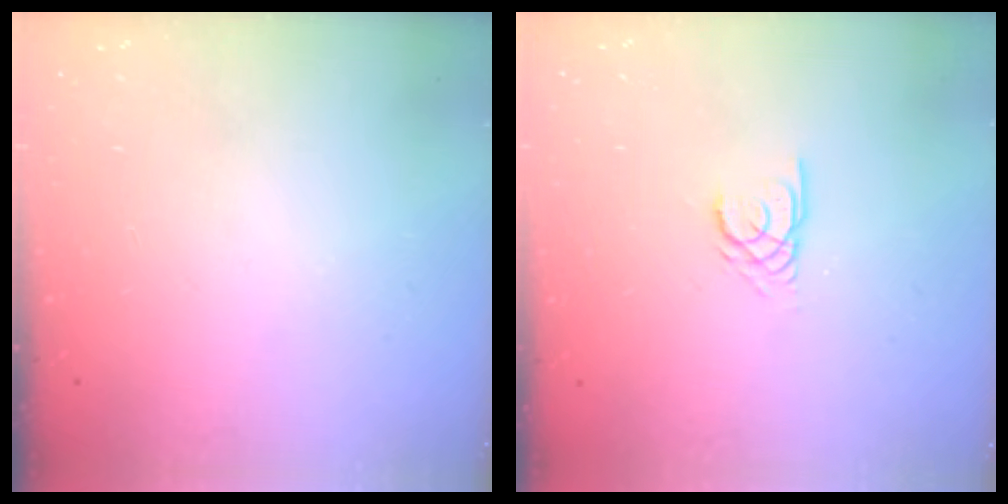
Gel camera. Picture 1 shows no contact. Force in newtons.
{"total": 2.4, "press": 2.4, "slide": 0.2}